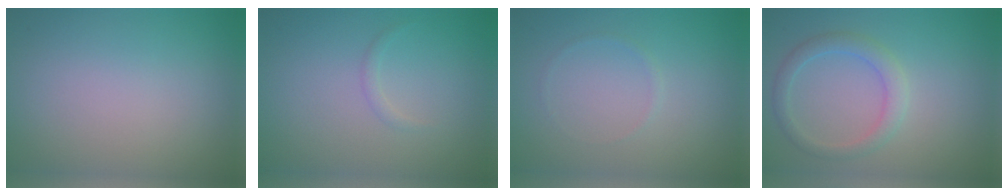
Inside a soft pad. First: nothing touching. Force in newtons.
{"total": 0.7, "press": 0.7, "slide": 0.0}
{"total": 0.5, "press": 0.5, "slide": 0.1}
{"total": 2.5, "press": 2.5, "slide": 0.3}